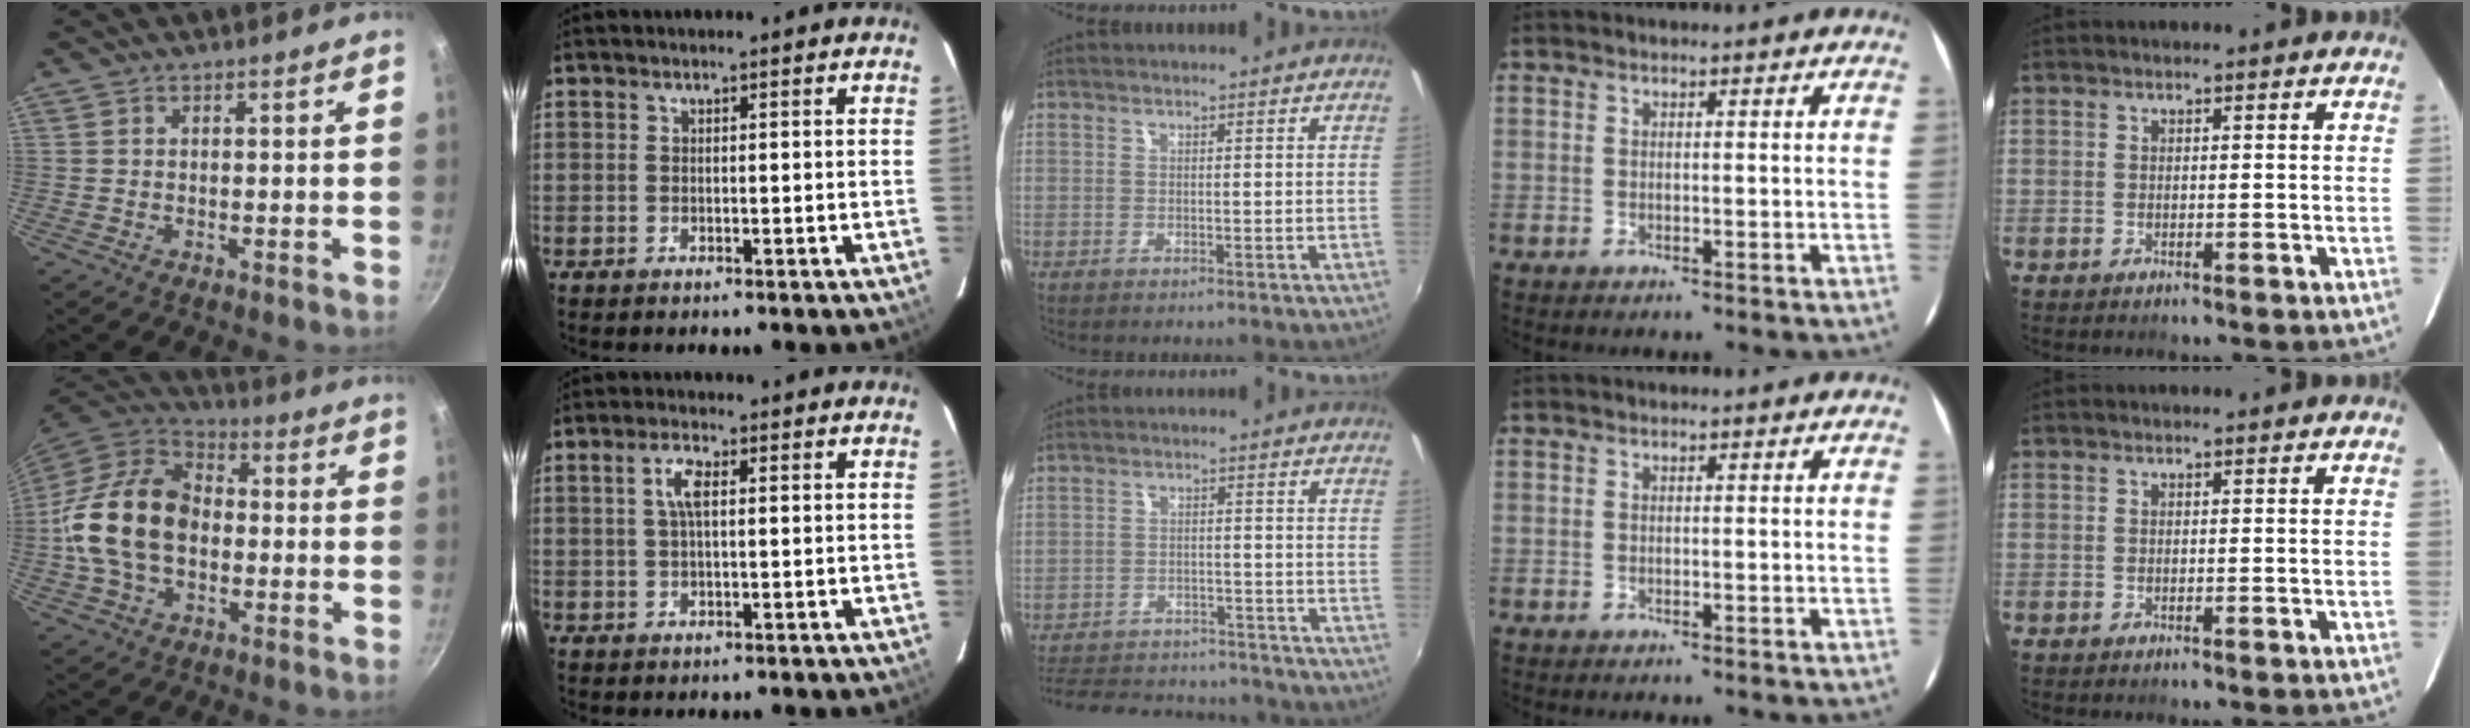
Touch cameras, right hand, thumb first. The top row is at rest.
{"thumb": {"total": 18.9, "force": [-1.5, 13.2, 13.5], "torque": [-0.225, 0.034, -0.038]}, "index": {"total": 3.6, "force": [0.8, 1.2, 3.3], "torque": [-0.067, 0.008, 0.017]}, "middle": {"total": 17.9, "force": [-15.2, 6.9, 6.3], "torque": [-0.152, 0.027, -0.200]}}